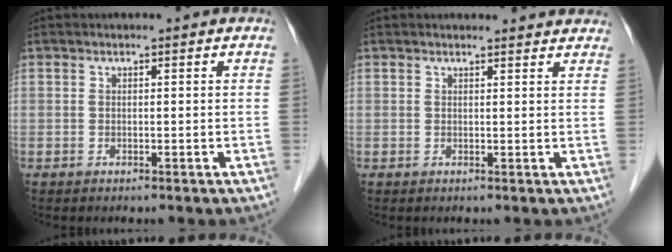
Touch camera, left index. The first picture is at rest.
{"total": 5.4, "force": [5.3, 0.8, 1.0], "torque": [-0.006, 0.007, 0.045]}